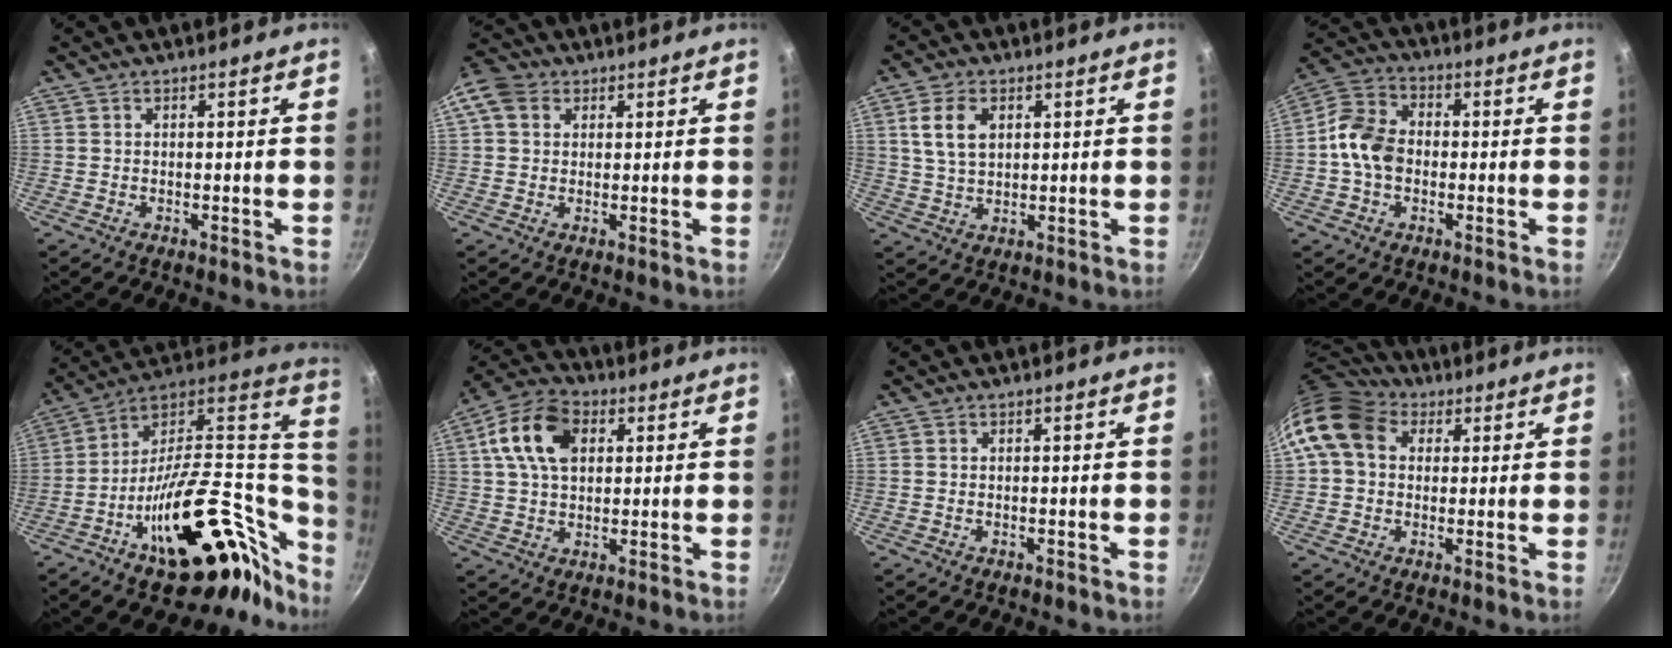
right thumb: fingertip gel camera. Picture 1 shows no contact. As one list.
[{"total": 8.0, "force": [2.5, 6.5, 4.1], "torque": [-0.072, 0.013, 0.033]}, {"total": 7.0, "force": [2.2, 4.6, 4.9], "torque": [-0.082, -0.004, 0.044]}, {"total": 9.7, "force": [-1.0, 7.2, 6.4], "torque": [-0.106, 0.025, -0.034]}, {"total": 35.2, "force": [-8.5, 19.1, 28.2], "torque": [-0.378, 0.066, -0.118]}, {"total": 12.8, "force": [3.6, 8.4, 8.9], "torque": [-0.148, 0.010, 0.051]}, {"total": 0.0}, {"total": 12.4, "force": [3.3, 9.7, 7.1], "torque": [-0.120, 0.022, 0.042]}]